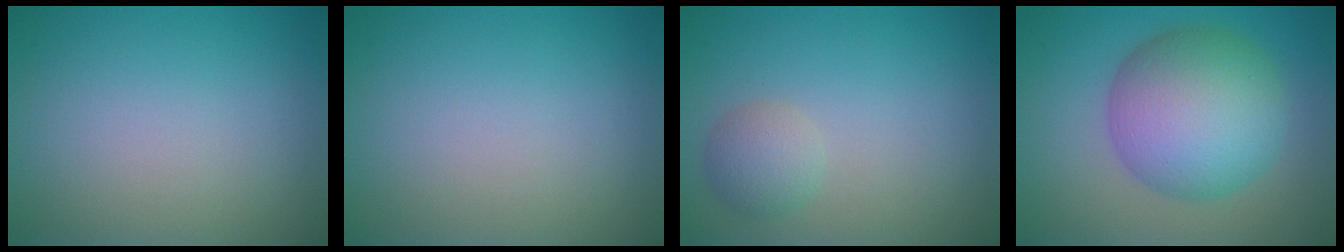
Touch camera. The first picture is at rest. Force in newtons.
{"total": 0.0}
{"total": 2.1, "press": 2.1, "slide": 0.0}
{"total": 9.8, "press": 9.8, "slide": 0.1}